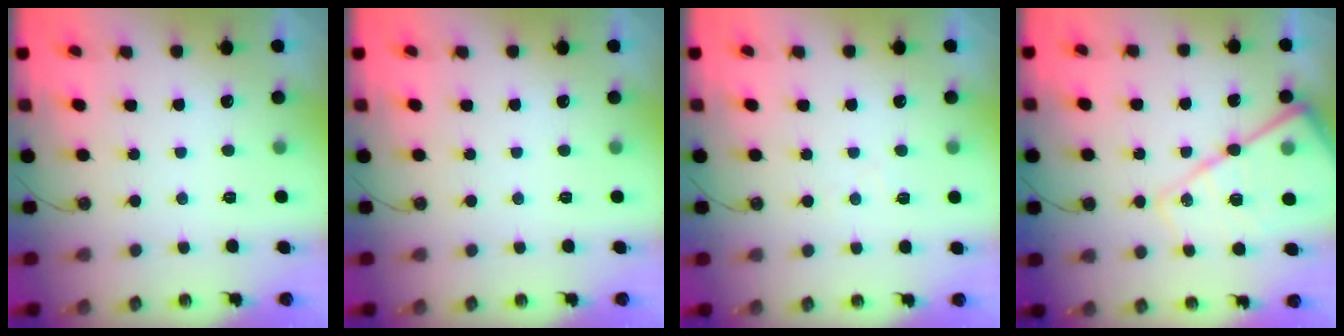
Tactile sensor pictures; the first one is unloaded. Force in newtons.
{"total": 0.0}
{"total": 4.0, "press": 3.9, "slide": 0.6}
{"total": 20.1, "press": 20.0, "slide": 1.9}